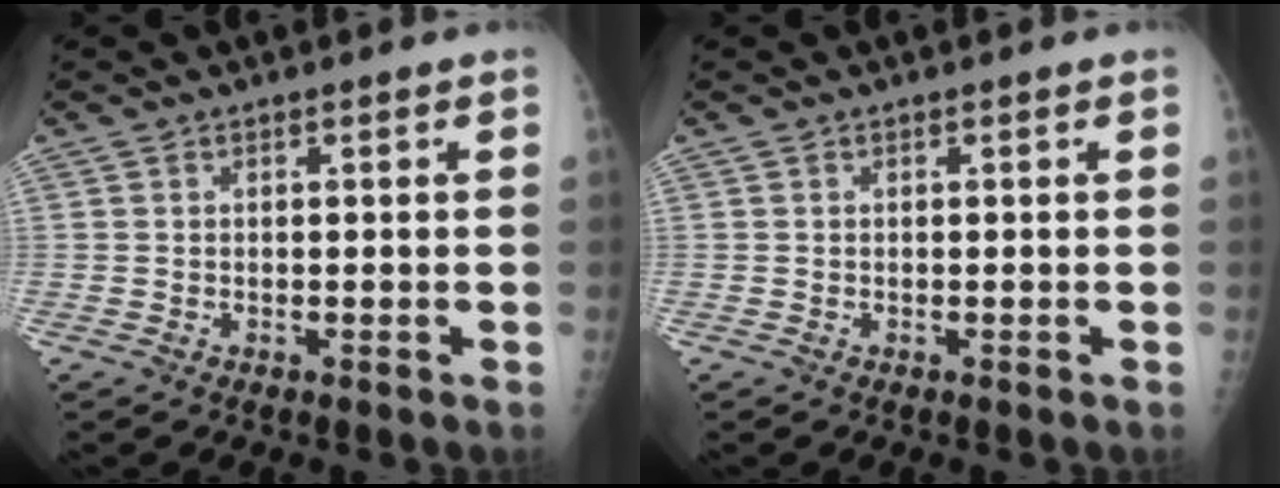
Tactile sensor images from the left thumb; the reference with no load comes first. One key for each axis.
{"total": 0.0}